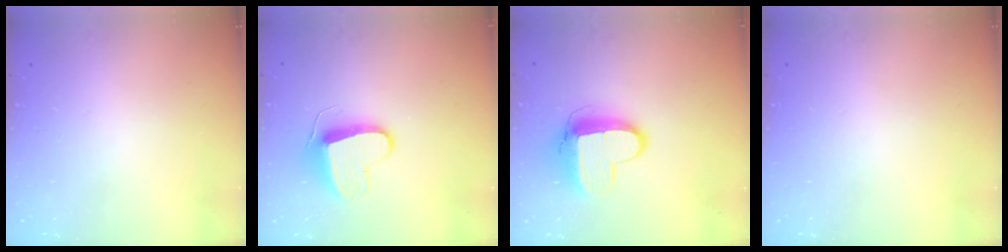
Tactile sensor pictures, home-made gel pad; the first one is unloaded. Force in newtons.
{"total": 9.7, "press": 9.7, "slide": 0.3}
{"total": 11.4, "press": 11.3, "slide": 0.9}
{"total": 0.0}